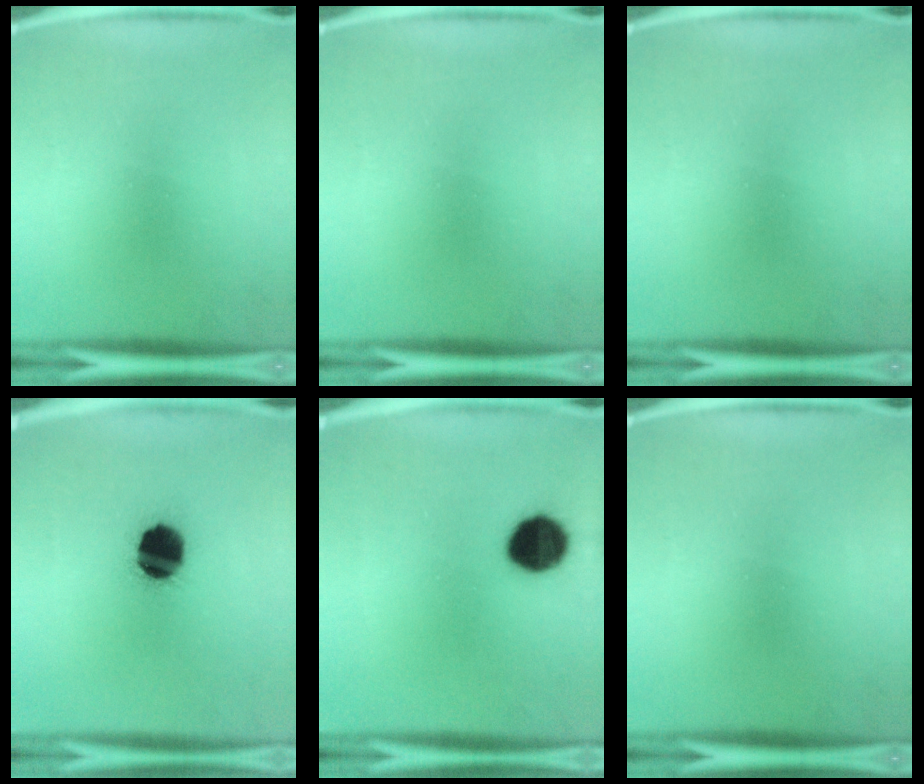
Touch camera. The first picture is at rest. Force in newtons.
{"total": 0.0}
{"total": 0.0}
{"total": 15.3}
{"total": 10.5}
{"total": 0.0}